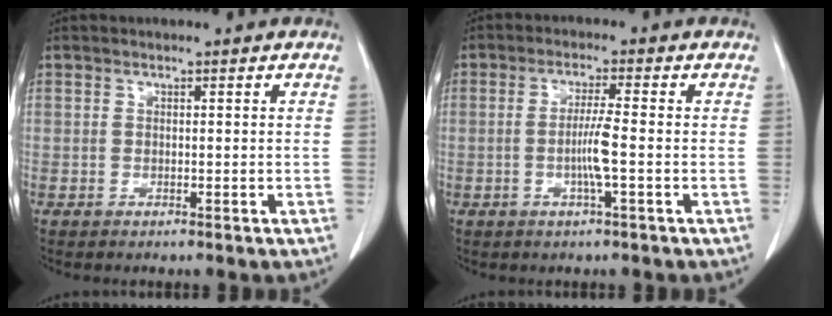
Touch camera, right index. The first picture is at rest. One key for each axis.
{"total": 4.5, "fx": -0.9, "fy": -0.3, "fz": 4.4, "tx": -0.087, "ty": -0.005, "tz": -0.020}